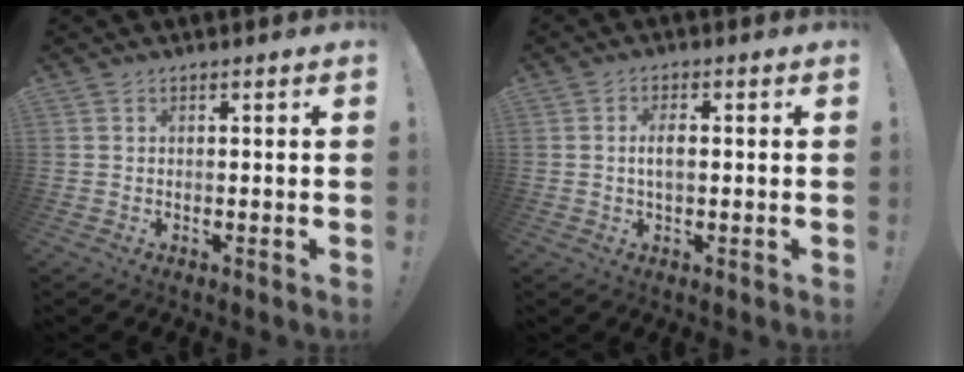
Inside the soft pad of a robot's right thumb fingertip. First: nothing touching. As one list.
[{"total": 3.5, "force": [0.0, 1.5, 3.1], "torque": [-0.051, 0.005, -0.002]}]